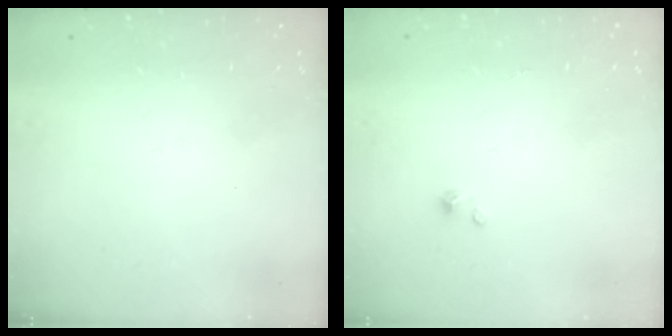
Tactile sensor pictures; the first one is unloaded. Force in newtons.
{"total": 0.7, "press": 0.7, "slide": 0.1}